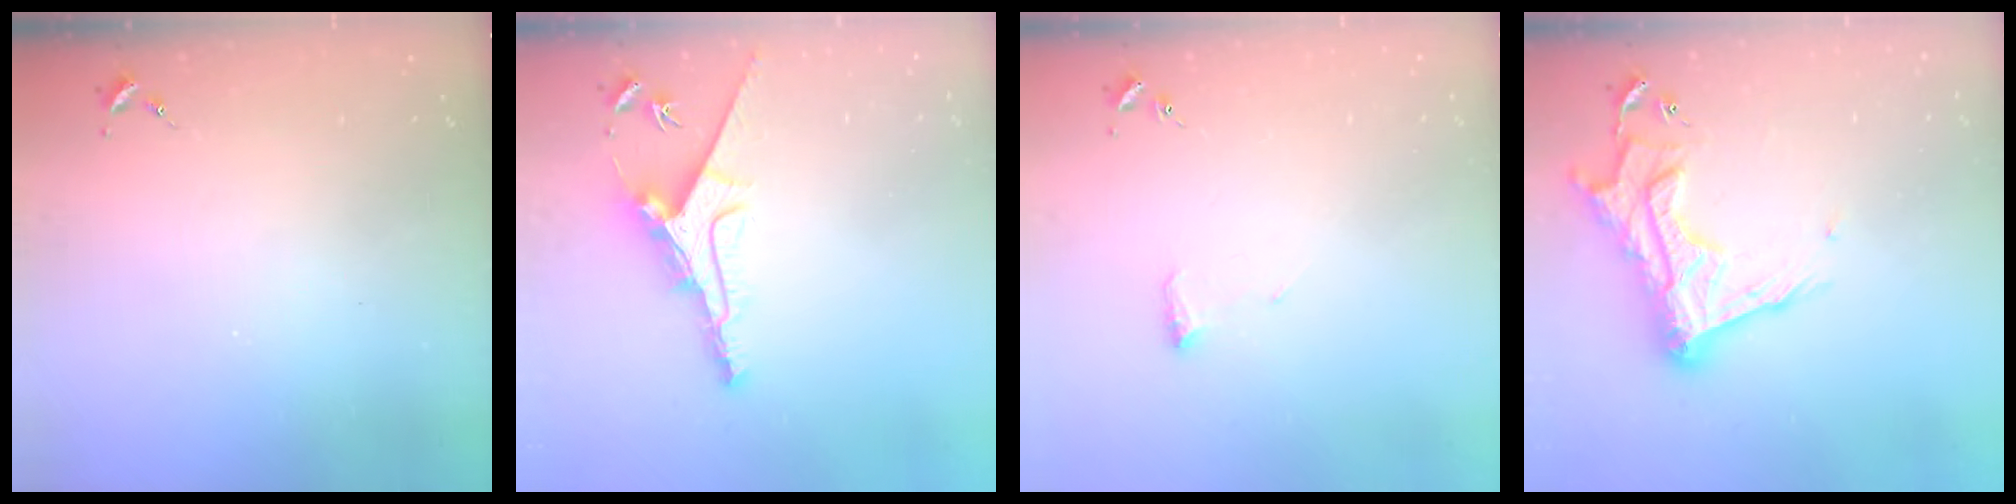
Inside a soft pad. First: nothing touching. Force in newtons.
{"total": 9.9, "press": 9.9, "slide": 0.1}
{"total": 5.2, "press": 5.1, "slide": 0.9}
{"total": 19.0, "press": 18.9, "slide": 1.5}